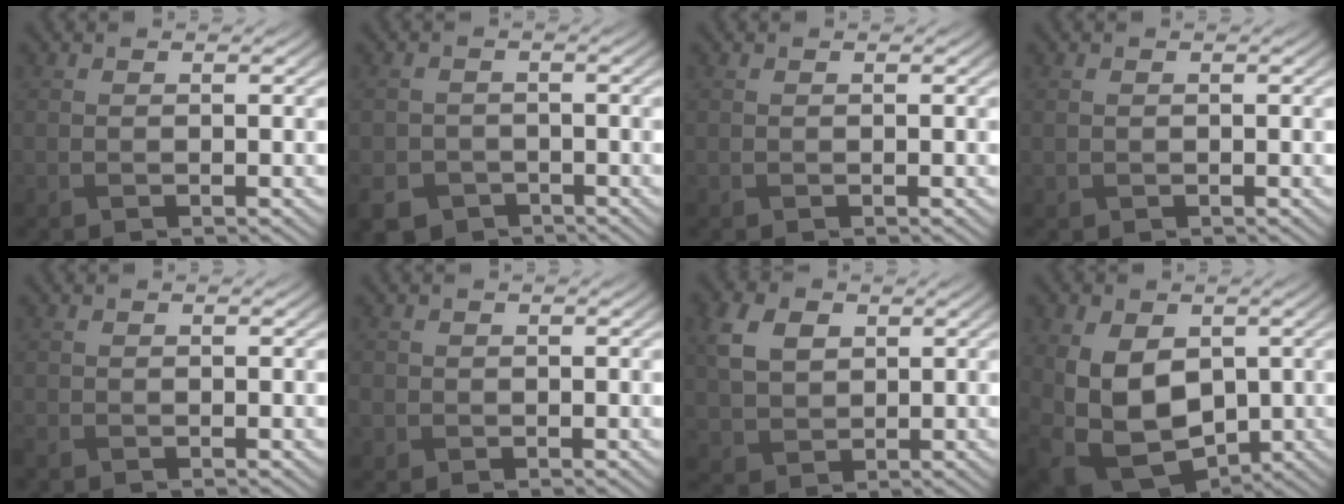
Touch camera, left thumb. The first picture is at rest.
{"total": 4.6, "force": [-2.9, 3.3, 1.3], "torque": [-0.029, -0.011, -0.050]}
{"total": 0.0}
{"total": 1.0, "force": [0.1, 0.9, 0.4], "torque": [-0.013, -0.003, 0.006]}
{"total": 0.9, "force": [-0.9, 0.2, 0.1], "torque": [-0.006, -0.003, -0.022]}
{"total": 1.1, "force": [-0.4, 1.0, 0.0], "torque": [0.003, -0.004, -0.011]}
{"total": 6.2, "force": [1.7, 4.7, 3.7], "torque": [-0.102, 0.005, 0.032]}
{"total": 12.1, "force": [-0.7, 8.5, 8.5], "torque": [-0.197, -0.030, -0.005]}